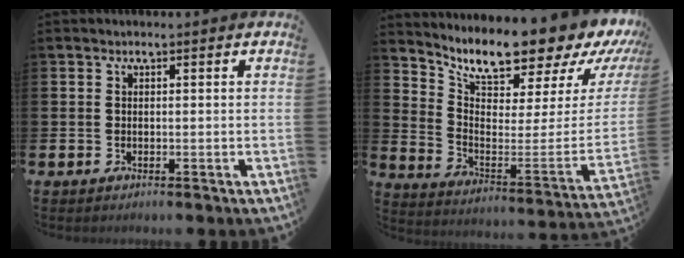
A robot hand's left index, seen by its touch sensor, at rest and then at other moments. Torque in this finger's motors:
{"motor_torque": [1.48, -0.66, 1.06, 0.21]}